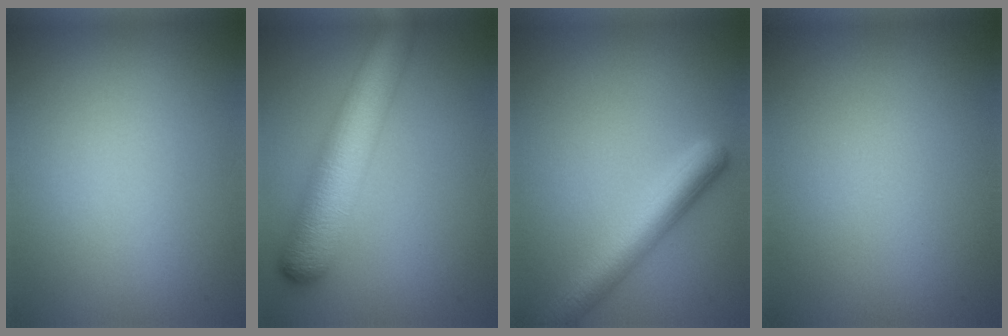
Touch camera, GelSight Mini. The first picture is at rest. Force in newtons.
{"total": 8.1, "press": 8.1, "slide": 0.3}
{"total": 4.8, "press": 4.8, "slide": 0.2}
{"total": 0.0}